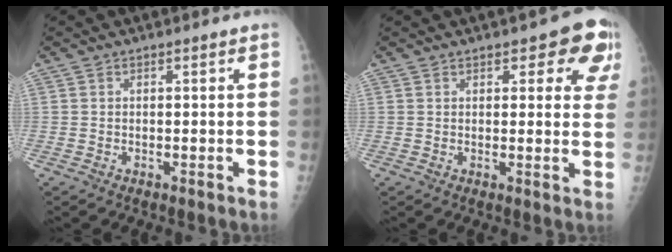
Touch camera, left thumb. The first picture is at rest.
{"total": 7.9, "force": [4.1, 3.7, 5.6], "torque": [-0.020, -0.010, 0.040]}